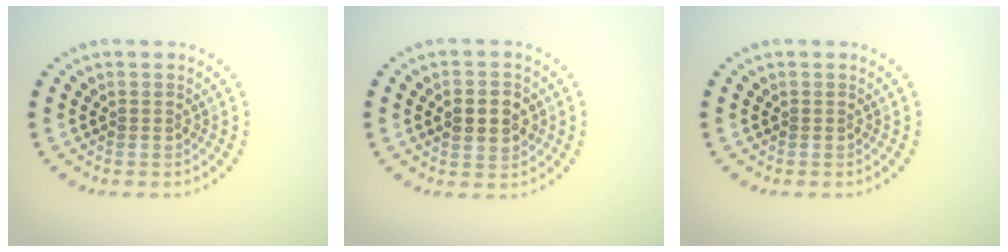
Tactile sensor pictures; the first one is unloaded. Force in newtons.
{"total": 4.0, "press": 4.0, "slide": 0.2}
{"total": 0.0}